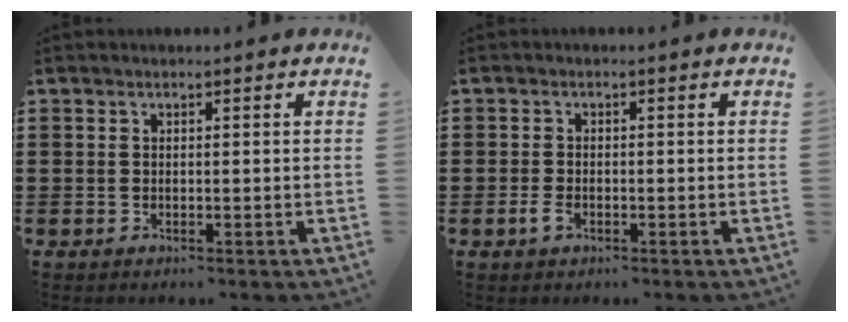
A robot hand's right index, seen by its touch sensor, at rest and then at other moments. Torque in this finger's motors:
{"motor_torque": [1.22, 0.92, 0.14, -0.01]}